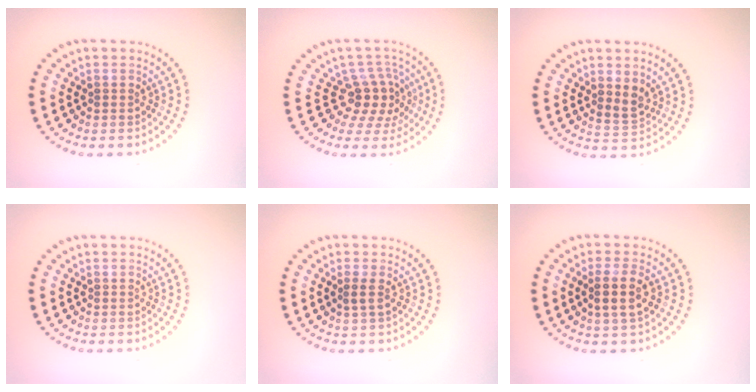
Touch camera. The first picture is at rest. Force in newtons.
{"total": 3.8, "press": 2.9, "slide": 2.4}
{"total": 1.9, "press": 1.6, "slide": 1.0}
{"total": 0.0}
{"total": 1.0, "press": 0.9, "slide": 0.4}
{"total": 2.7, "press": 2.5, "slide": 1.1}